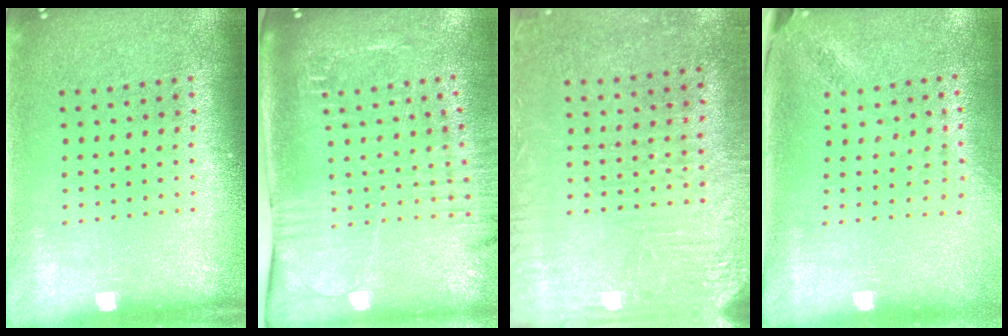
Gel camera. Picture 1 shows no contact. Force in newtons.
{"total": 2.6, "press": 2.1, "slide": 1.6}
{"total": 3.2, "press": 2.9, "slide": 1.3}
{"total": 1.9, "press": 1.5, "slide": 1.2}